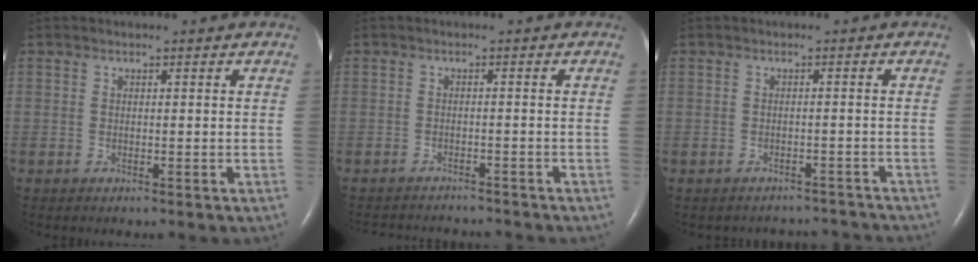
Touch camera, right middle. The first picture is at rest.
{"total": 8.2, "force": [-7.8, 1.7, 1.6], "torque": [-0.027, 0.000, -0.099]}
{"total": 5.7, "force": [-5.3, 1.8, -0.5], "torque": [0.007, 0.019, -0.052]}